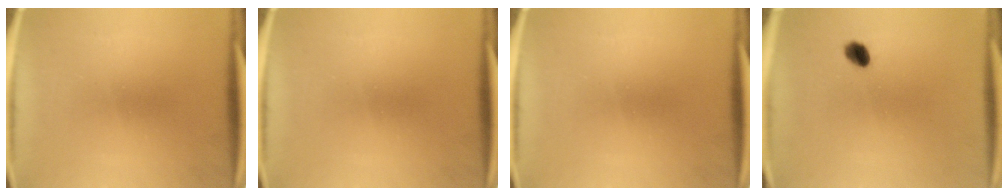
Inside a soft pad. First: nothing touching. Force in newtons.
{"total": 0.0}
{"total": 0.0}
{"total": 2.8}